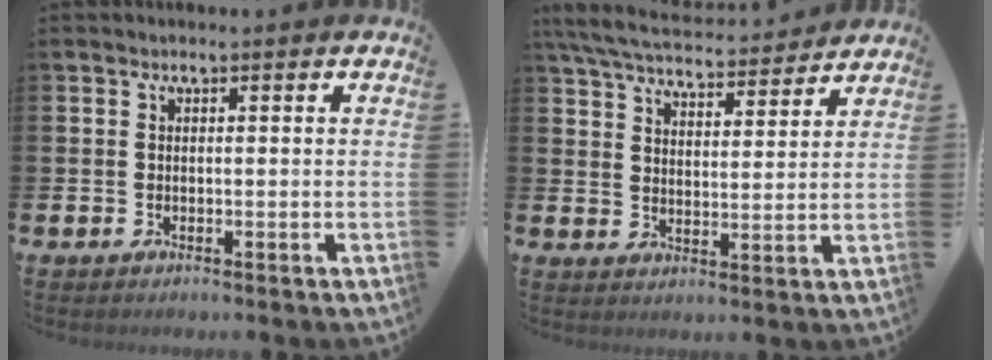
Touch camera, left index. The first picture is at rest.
{"total": 6.4, "force": [6.1, 1.0, 1.7], "torque": [-0.056, -0.037, 0.107]}